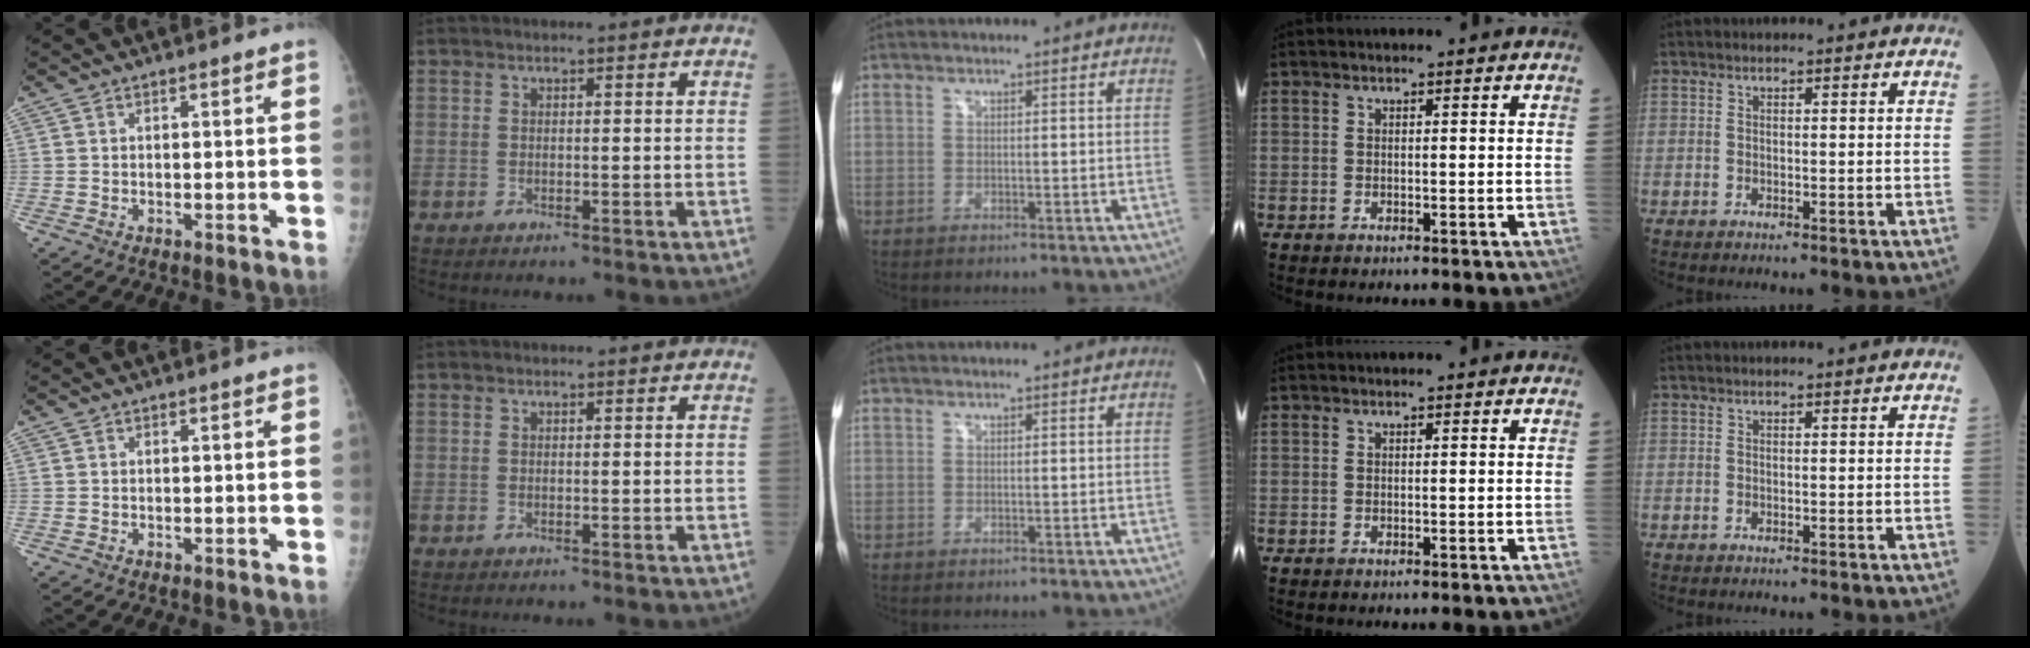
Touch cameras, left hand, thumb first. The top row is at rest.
{}